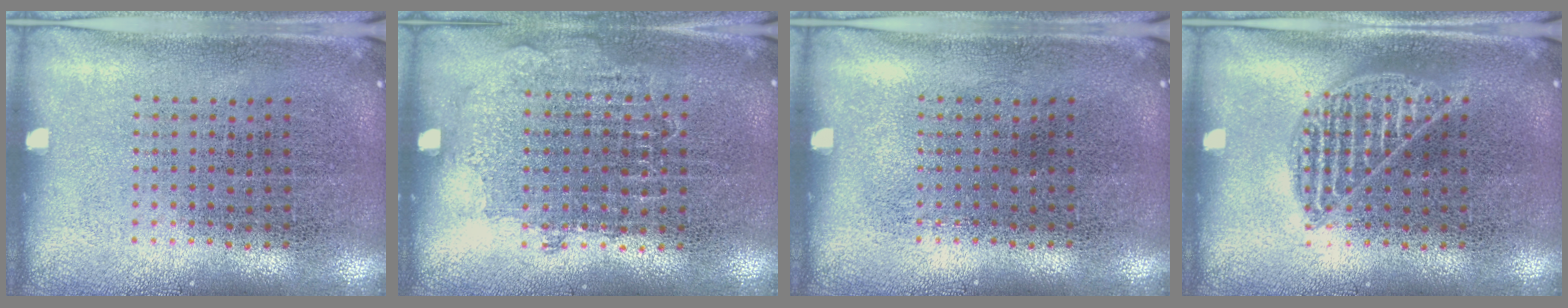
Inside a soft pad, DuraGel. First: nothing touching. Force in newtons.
{"total": 0.7, "press": 0.7, "slide": 0.3}
{"total": 0.0}
{"total": 0.9, "press": 0.9, "slide": 0.0}